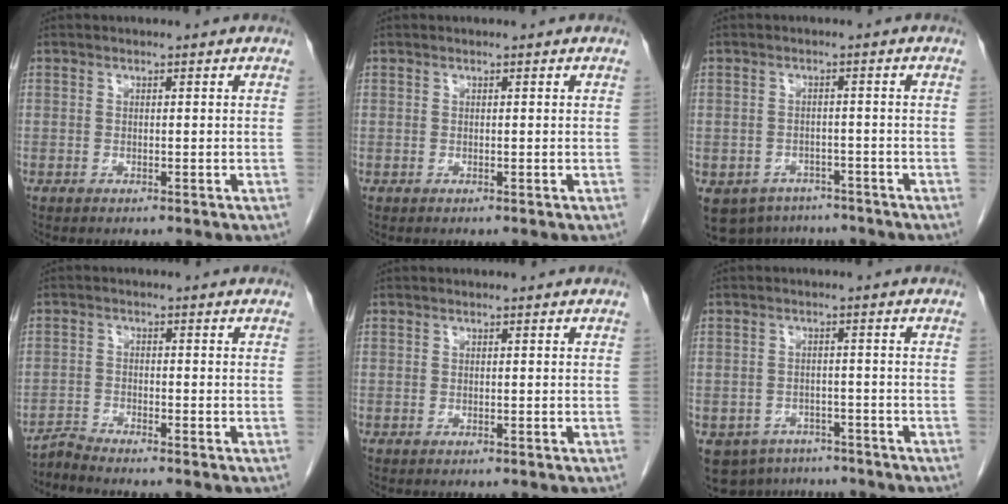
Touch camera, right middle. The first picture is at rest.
{"total": 0.0}
{"total": 8.7, "force": [-6.5, 5.6, 1.7], "torque": [-0.035, 0.002, -0.086]}
{"total": 2.6, "force": [-2.4, -0.8, -0.3], "torque": [0.005, -0.015, -0.051]}
{"total": 0.0}
{"total": 8.0, "force": [-6.1, 5.1, 1.4], "torque": [-0.024, 0.005, -0.081]}